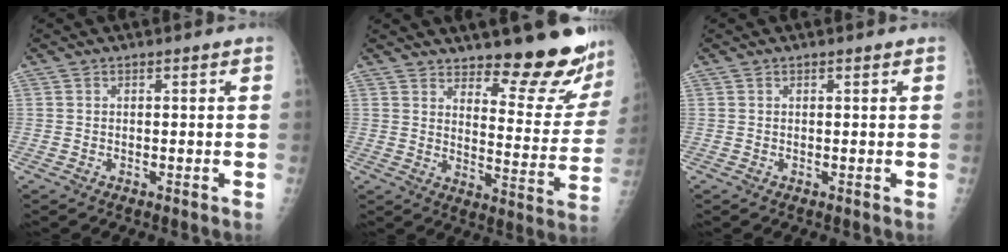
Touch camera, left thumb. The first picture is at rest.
{"total": 15.3, "force": [13.3, 3.8, 6.6], "torque": [-0.042, -0.124, 0.173]}
{"total": 0.0}